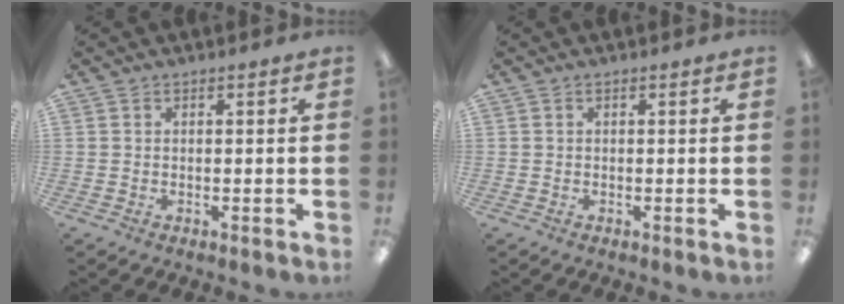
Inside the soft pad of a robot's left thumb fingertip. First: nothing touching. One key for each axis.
{"total": 0.0}